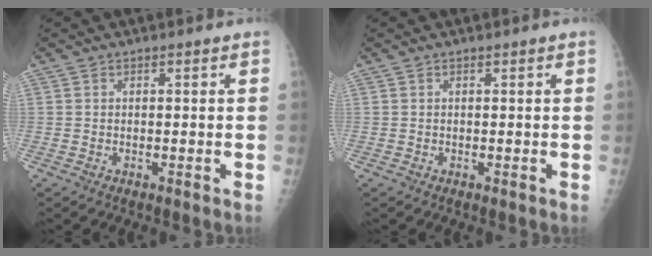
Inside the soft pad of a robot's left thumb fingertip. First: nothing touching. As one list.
[{"total": 0.0}]